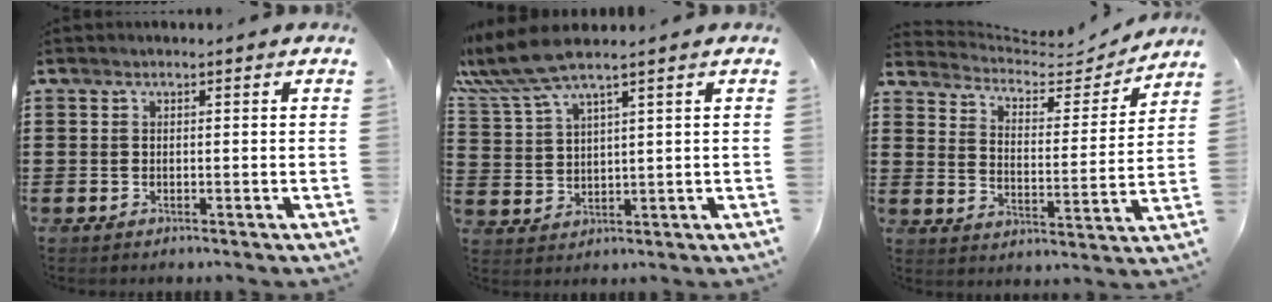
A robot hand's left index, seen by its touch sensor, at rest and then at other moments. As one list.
[{"total": 6.3, "force": [4.8, 0.6, 4.1], "torque": [-0.103, -0.013, 0.082]}, {"total": 4.7, "force": [4.4, 1.3, 1.0], "torque": [-0.038, -0.035, 0.069]}]